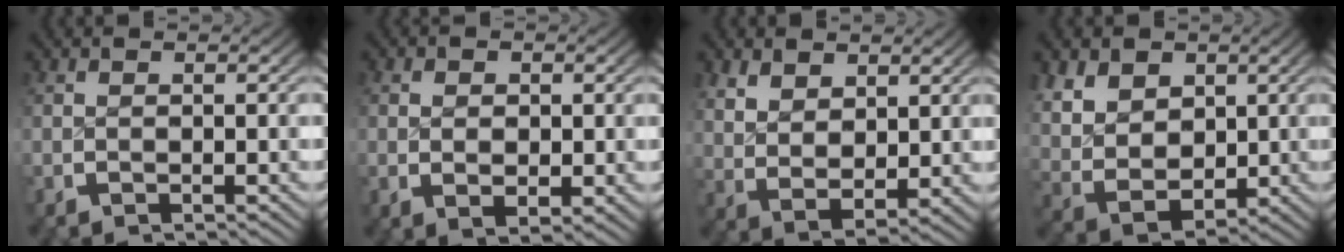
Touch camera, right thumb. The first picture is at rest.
{"total": 2.5, "force": [0.0, 1.7, 1.9], "torque": [-0.038, -0.015, 0.010]}
{"total": 5.0, "force": [1.2, 3.4, 3.5], "torque": [-0.076, -0.026, 0.042]}
{"total": 10.3, "force": [0.6, 8.1, 6.4], "torque": [-0.156, -0.048, 0.031]}